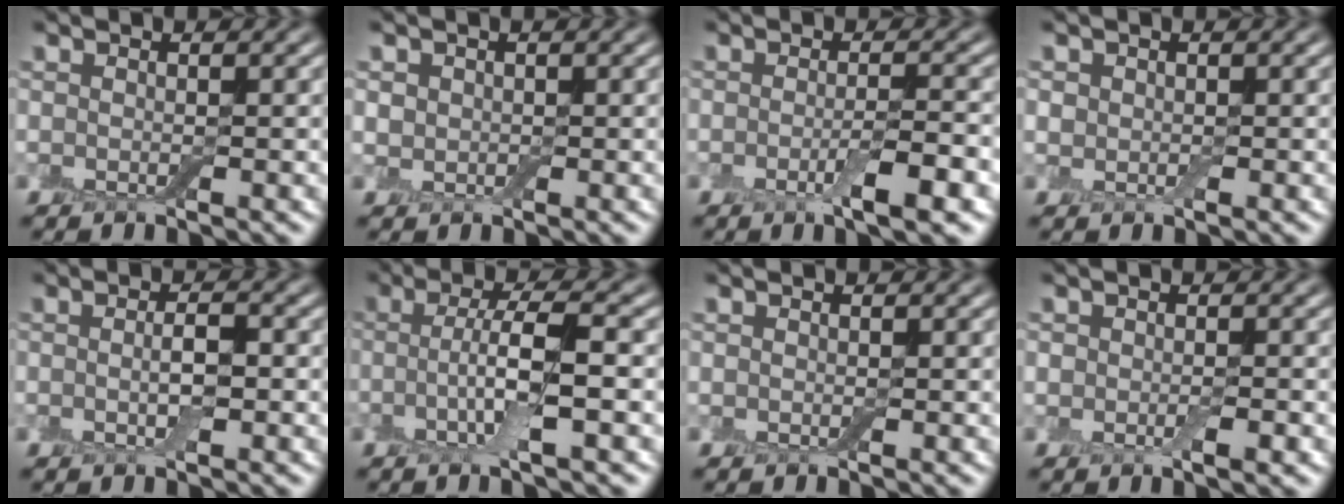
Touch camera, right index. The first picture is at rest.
{"total": 1.2, "force": [0.2, 1.2, 0.3], "torque": [-0.005, -0.004, 0.005]}
{"total": 3.4, "force": [-1.2, 0.6, 3.1], "torque": [-0.049, -0.005, -0.020]}
{"total": 0.9, "force": [0.1, 0.9, 0.3], "torque": [-0.002, -0.005, 0.003]}
{"total": 2.0, "force": [-0.4, 0.6, 1.9], "torque": [-0.036, -0.005, -0.007]}
{"total": 4.8, "force": [-0.7, 0.9, 4.6], "torque": [-0.089, -0.004, -0.015]}
{"total": 0.0}
{"total": 1.8, "force": [-0.6, 1.1, 1.3], "torque": [-0.020, -0.008, -0.007]}